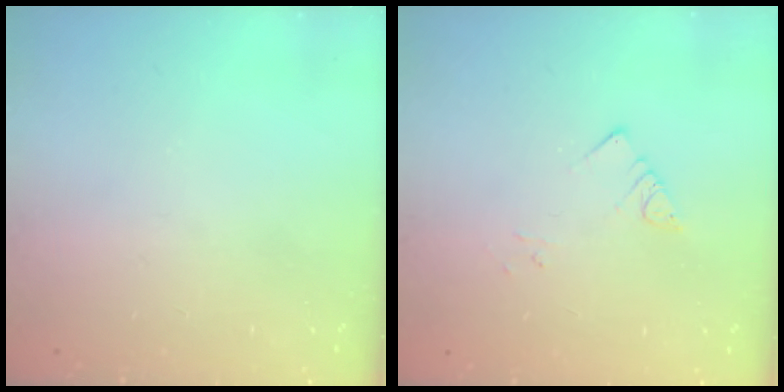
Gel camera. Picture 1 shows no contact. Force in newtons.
{"total": 2.9, "press": 2.9, "slide": 0.2}